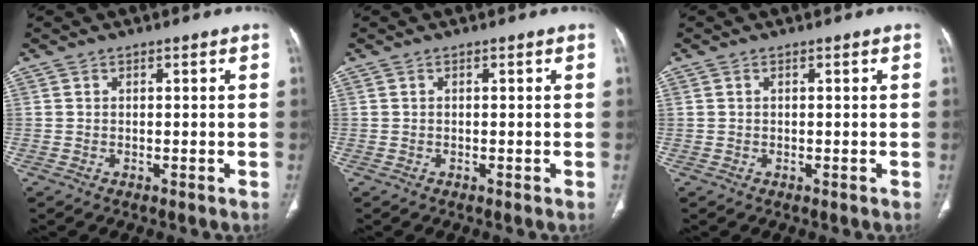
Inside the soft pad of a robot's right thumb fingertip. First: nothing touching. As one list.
[{"total": 0.0}, {"total": 0.0}]